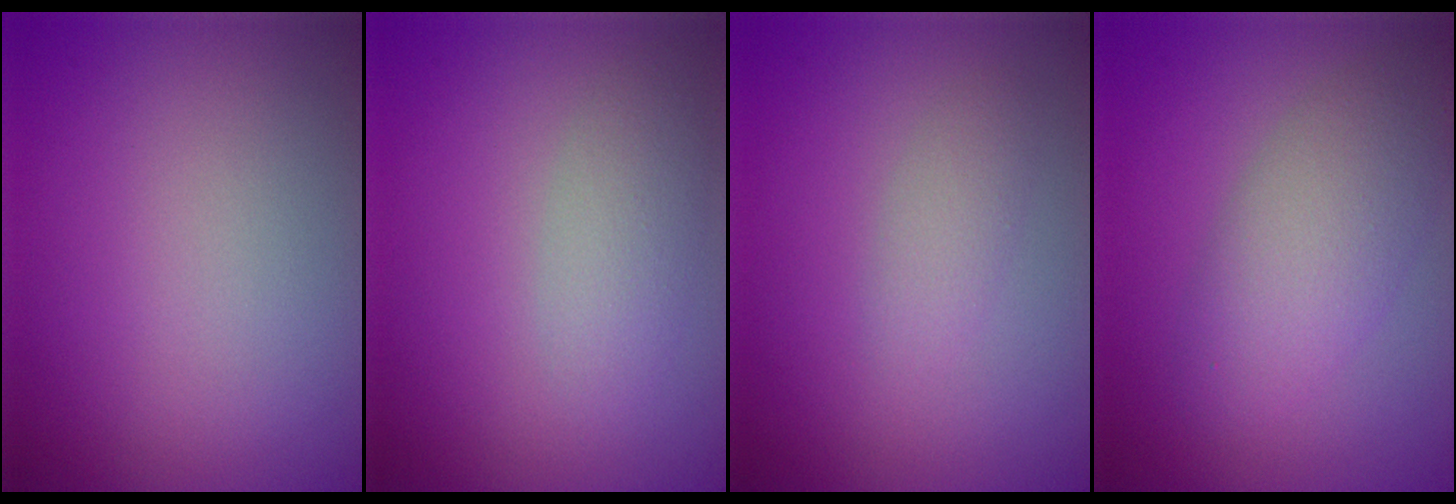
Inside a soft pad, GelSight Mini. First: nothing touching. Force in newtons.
{"total": 2.5, "press": 2.5, "slide": 0.2}
{"total": 1.5, "press": 1.5, "slide": 0.1}
{"total": 4.7, "press": 4.7, "slide": 0.3}